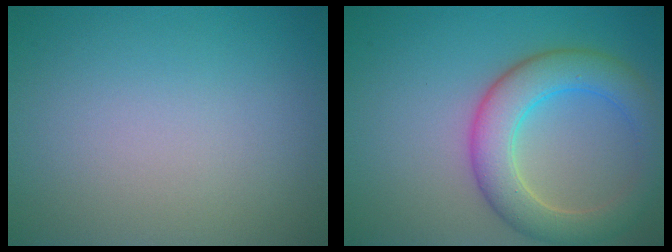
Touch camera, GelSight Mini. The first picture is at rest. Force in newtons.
{"total": 6.2, "press": 6.2, "slide": 0.3}